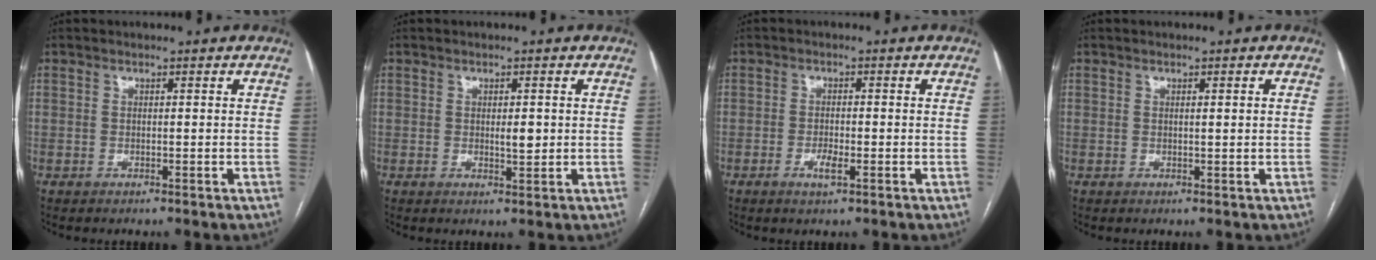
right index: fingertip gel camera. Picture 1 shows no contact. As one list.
[{"total": 2.1, "force": [0.2, 0.8, 2.0], "torque": [-0.030, -0.002, 0.004]}, {"total": 2.5, "force": [-1.2, 0.6, 2.1], "torque": [-0.040, 0.000, -0.020]}, {"total": 0.8, "force": [0.2, -0.2, 0.8], "torque": [-0.013, 0.003, 0.003]}]